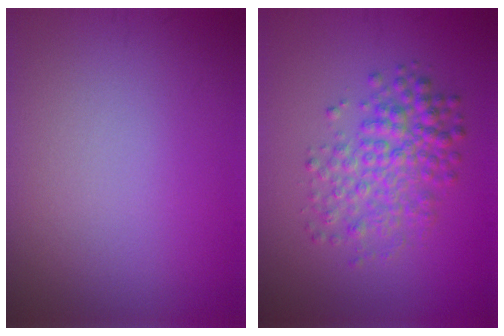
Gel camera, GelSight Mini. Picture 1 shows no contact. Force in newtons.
{"total": 4.5, "press": 4.5, "slide": 0.0}